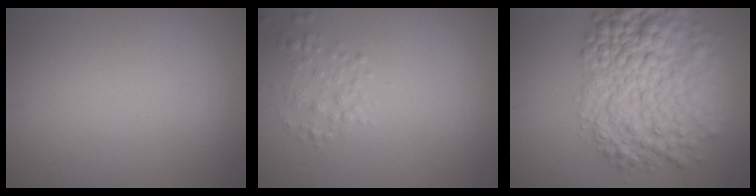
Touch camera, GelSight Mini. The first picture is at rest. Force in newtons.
{"total": 1.6, "press": 1.6, "slide": 0.1}
{"total": 8.9, "press": 8.9, "slide": 0.2}